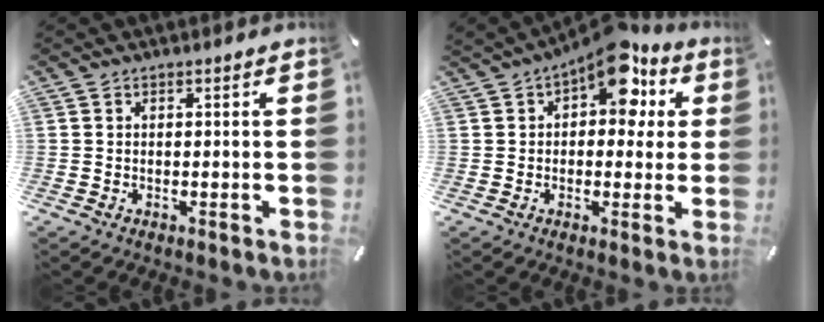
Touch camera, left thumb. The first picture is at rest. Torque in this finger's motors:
{"motor_torque": [1.07, 1.56, 1.92, -0.83, 0.21]}